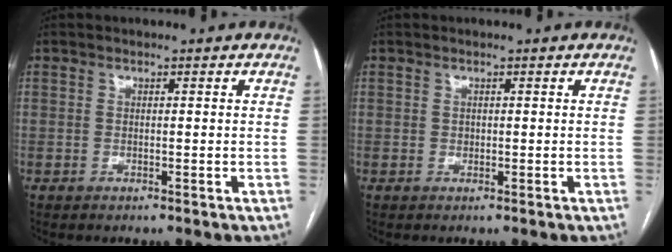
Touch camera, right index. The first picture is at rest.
{"total": 0.5, "force": [0.0, 0.5, 0.2], "torque": [0.000, 0.002, 0.000]}